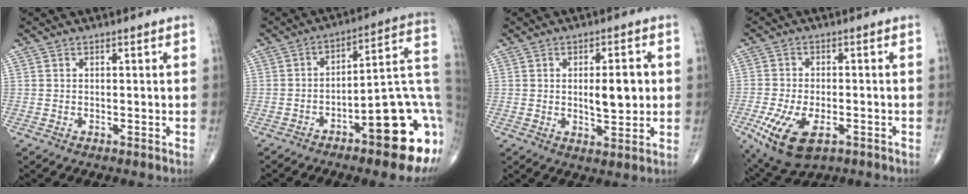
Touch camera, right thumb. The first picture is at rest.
{"total": 19.5, "force": [-6.8, 5.3, 17.5], "torque": [-0.169, 0.043, -0.088]}
{"total": 7.4, "force": [0.5, 2.9, 6.8], "torque": [-0.095, -0.005, 0.011]}
{"total": 11.6, "force": [-4.8, 5.7, 8.9], "torque": [-0.178, 0.000, -0.075]}